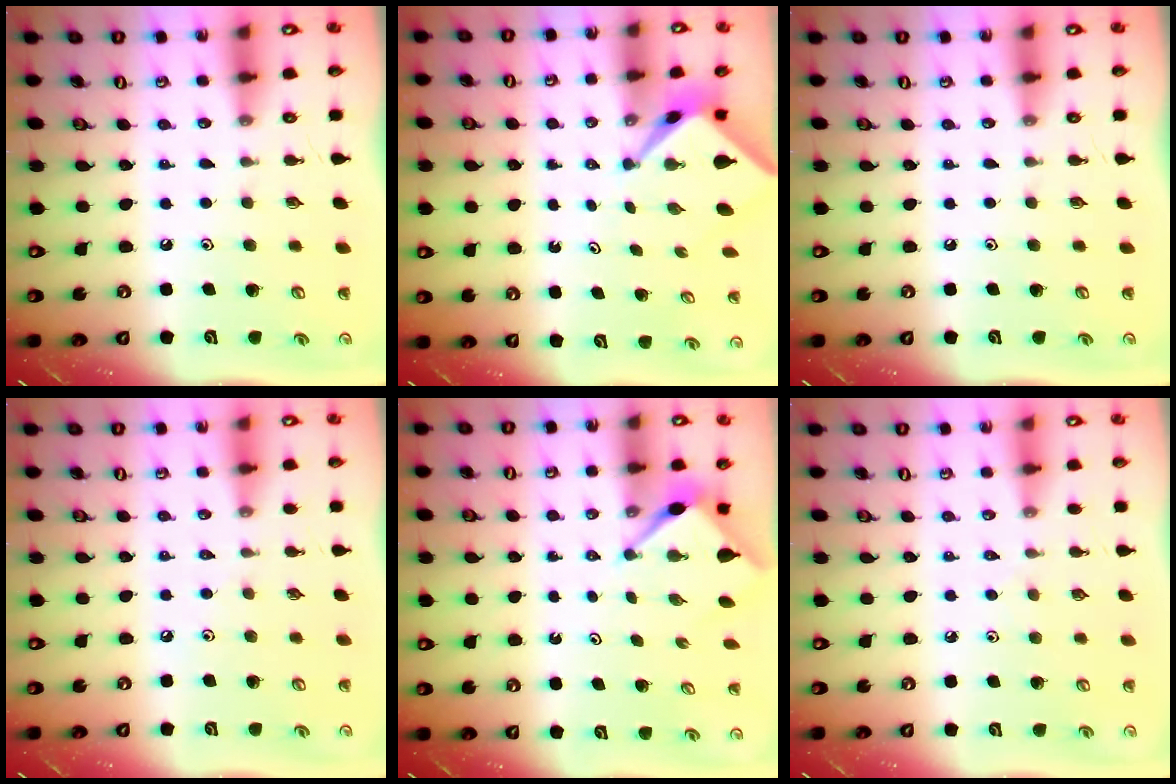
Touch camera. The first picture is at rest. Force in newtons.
{"total": 2.4, "press": 2.4, "slide": 0.2}
{"total": 0.0}
{"total": 2.1, "press": 2.1, "slide": 0.4}
{"total": 2.9, "press": 2.9, "slide": 0.3}
{"total": 4.4, "press": 4.3, "slide": 0.6}